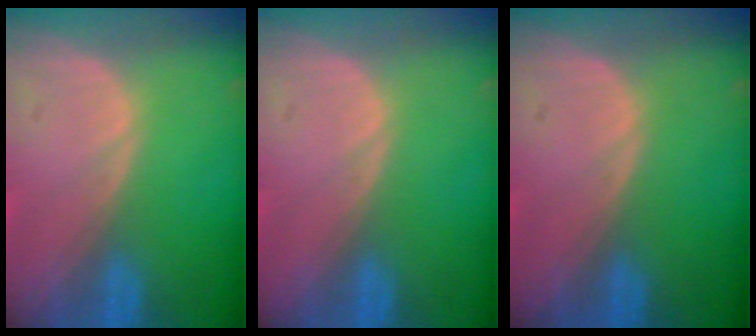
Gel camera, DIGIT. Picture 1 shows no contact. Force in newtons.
{"total": 0.0}
{"total": 0.0}